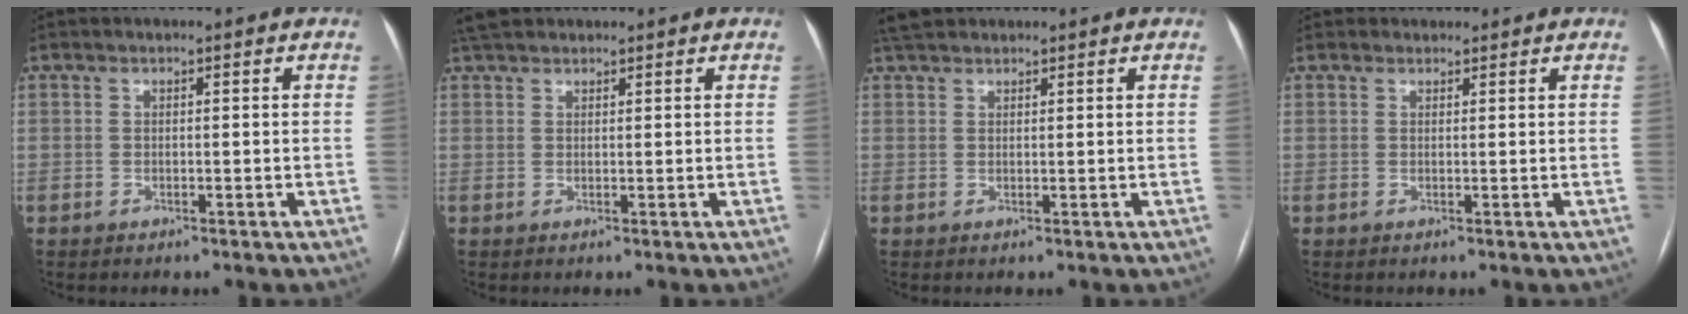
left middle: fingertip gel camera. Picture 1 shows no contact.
{"total": 4.0, "force": [3.5, 1.5, 1.3], "torque": [-0.027, 0.029, 0.064]}
{"total": 3.6, "force": [3.3, 1.2, 1.1], "torque": [-0.025, 0.026, 0.060]}
{"total": 1.3, "force": [1.0, 0.7, -0.2], "torque": [0.003, 0.010, 0.014]}